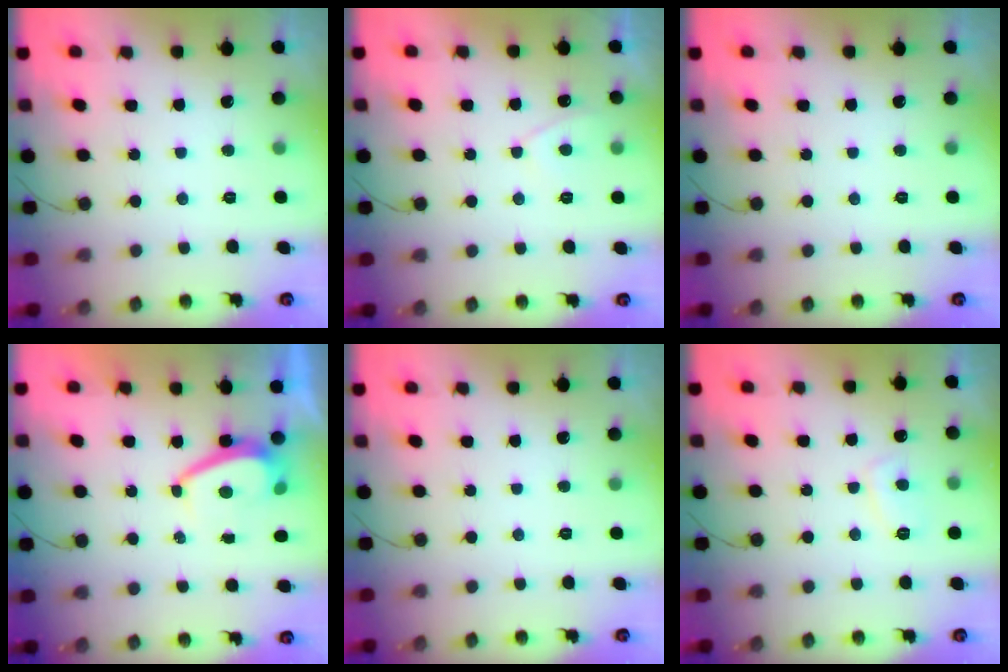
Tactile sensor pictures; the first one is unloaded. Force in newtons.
{"total": 2.4, "press": 2.4, "slide": 0.5}
{"total": 0.0}
{"total": 2.8, "press": 2.7, "slide": 0.5}
{"total": 0.0}
{"total": 3.9, "press": 3.8, "slide": 0.6}